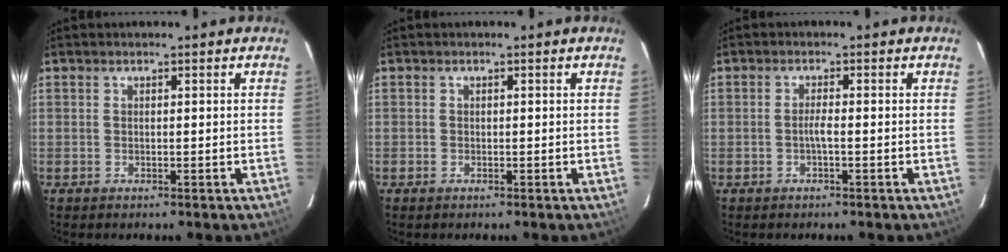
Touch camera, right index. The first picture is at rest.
{"total": 0.6, "force": [-0.4, 0.4, 0.1], "torque": [-0.001, 0.000, -0.009]}
{"total": 1.5, "force": [-0.6, -0.2, 1.3], "torque": [-0.026, 0.001, -0.012]}